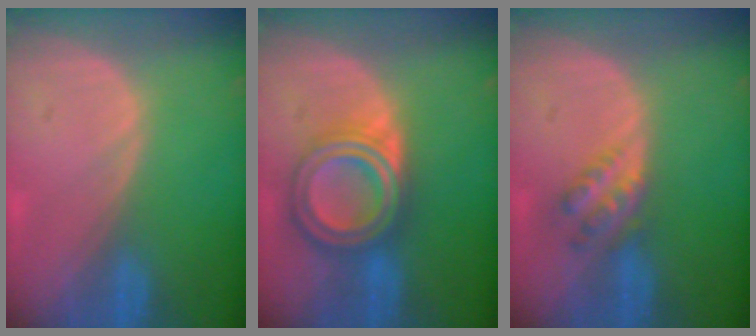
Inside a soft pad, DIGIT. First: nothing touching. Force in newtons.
{"total": 8.0, "press": 8.0, "slide": 0.5}
{"total": 4.5, "press": 3.9, "slide": 2.2}